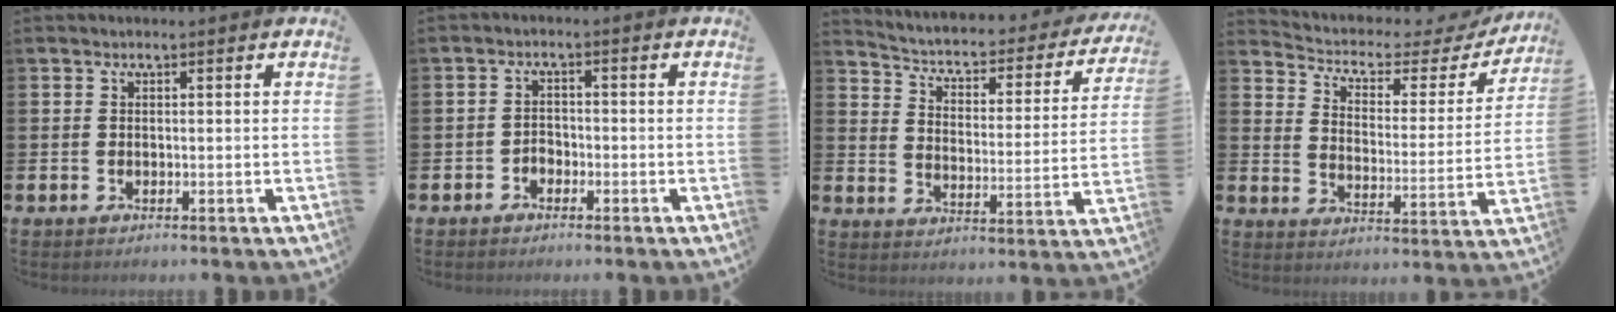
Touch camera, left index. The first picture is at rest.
{"total": 1.7, "force": [-1.2, 1.1, 0.3], "torque": [-0.011, 0.005, -0.025]}
{"total": 3.6, "force": [2.9, 1.5, 1.5], "torque": [-0.057, -0.027, 0.036]}
{"total": 4.0, "force": [3.3, 1.9, 1.4], "torque": [-0.056, -0.027, 0.044]}